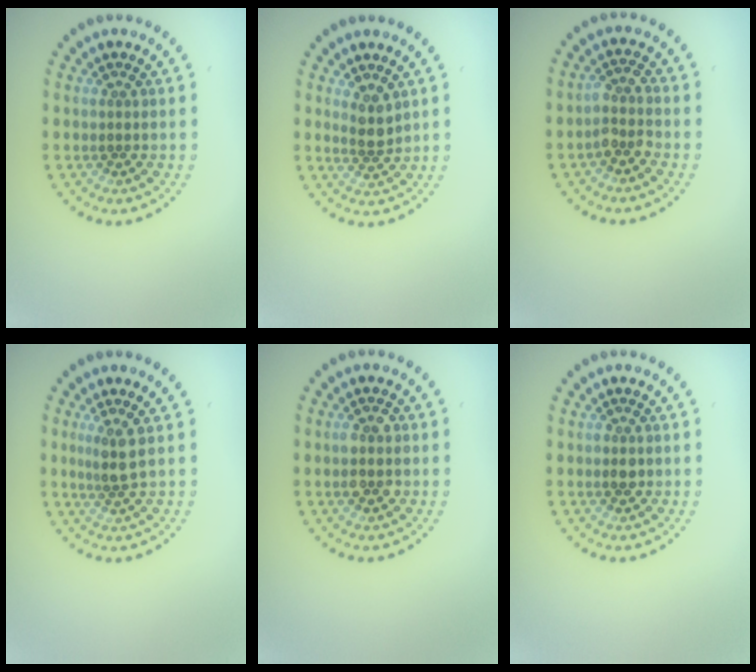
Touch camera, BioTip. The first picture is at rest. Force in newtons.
{"total": 2.0, "press": 1.7, "slide": 1.1}
{"total": 1.9, "press": 1.6, "slide": 1.1}
{"total": 2.1, "press": 1.6, "slide": 1.4}
{"total": 2.7, "press": 2.7, "slide": 0.2}
{"total": 1.1, "press": 1.0, "slide": 0.3}